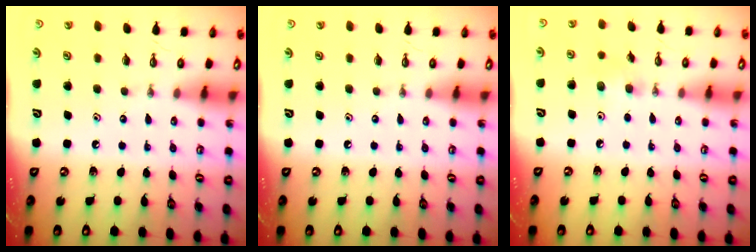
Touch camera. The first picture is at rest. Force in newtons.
{"total": 0.0}
{"total": 5.2, "press": 5.0, "slide": 1.2}